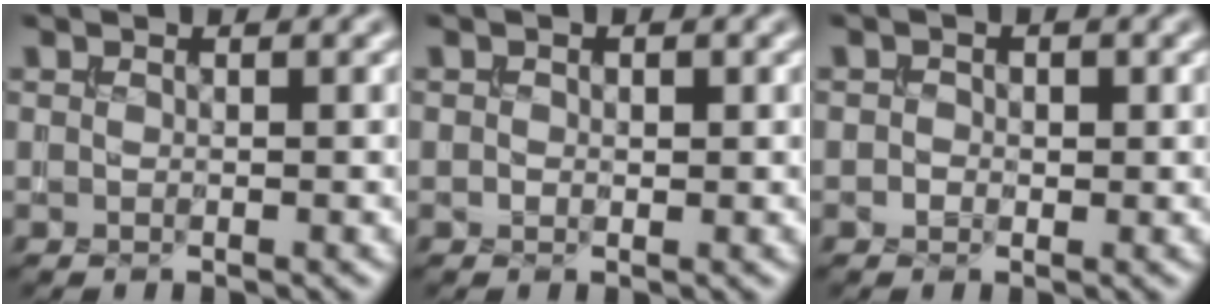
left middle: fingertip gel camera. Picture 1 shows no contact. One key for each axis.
{"total": 0.8, "fx": 0.1, "fy": 0.6, "fz": 0.6, "tx": -0.008, "ty": -0.002, "tz": 0.000}
{"total": 1.1, "fx": -0.1, "fy": 0.9, "fz": 0.6, "tx": -0.006, "ty": -0.004, "tz": -0.006}